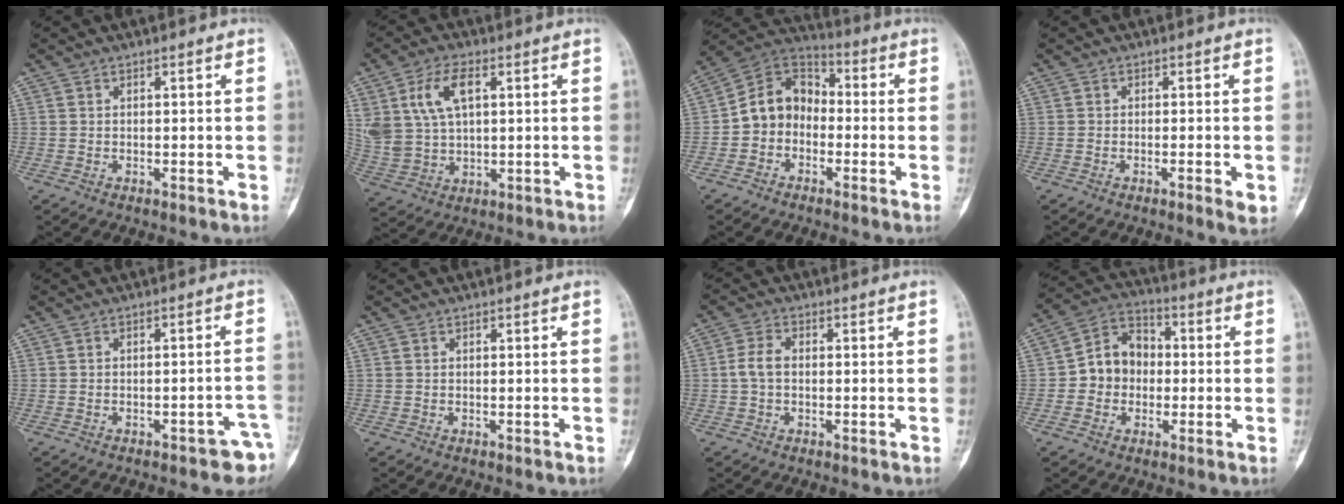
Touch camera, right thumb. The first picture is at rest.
{"total": 10.9, "force": [3.8, 6.0, 8.2], "torque": [-0.169, -0.001, 0.083]}
{"total": 10.2, "force": [-1.9, 8.4, 5.4], "torque": [-0.072, 0.048, -0.052]}
{"total": 2.7, "force": [-0.9, 0.5, 2.5], "torque": [-0.043, -0.006, -0.015]}
{"total": 5.4, "force": [-3.3, 2.3, 3.5], "torque": [-0.026, 0.030, -0.037]}
{"total": 0.0}
{"total": 5.1, "force": [-0.2, 3.4, 3.9], "torque": [-0.080, 0.017, -0.011]}
{"total": 9.6, "force": [-0.7, 8.2, 5.0], "torque": [-0.054, 0.034, -0.026]}